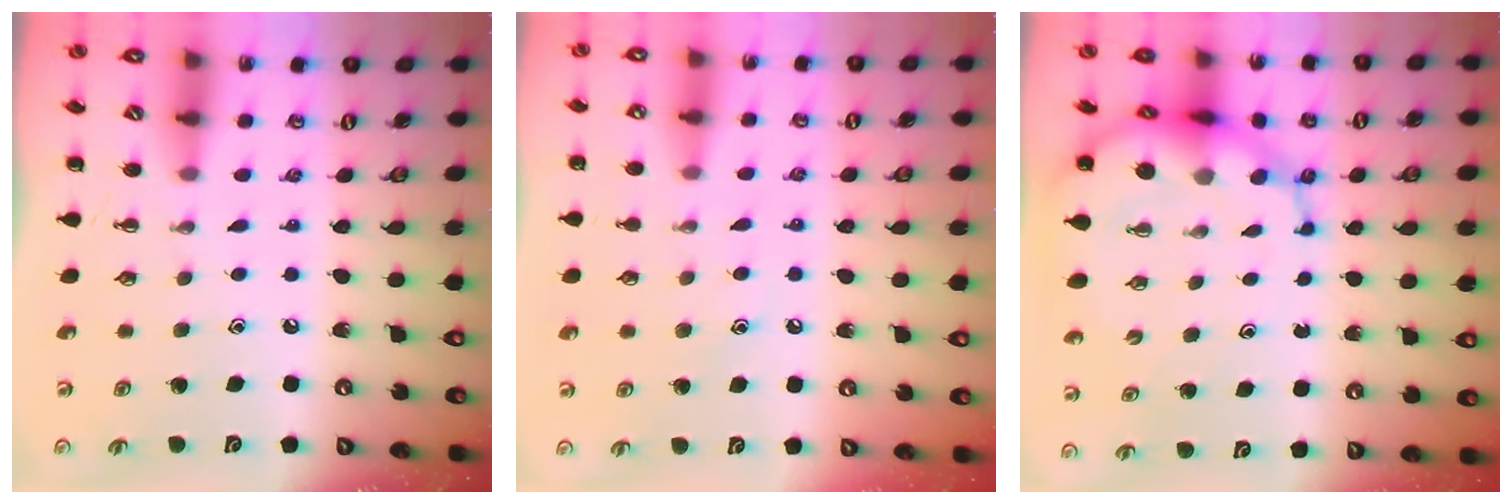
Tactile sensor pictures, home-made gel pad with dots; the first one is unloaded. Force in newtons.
{"total": 7.7, "press": 7.5, "slide": 1.8}
{"total": 10.0, "press": 9.5, "slide": 3.0}